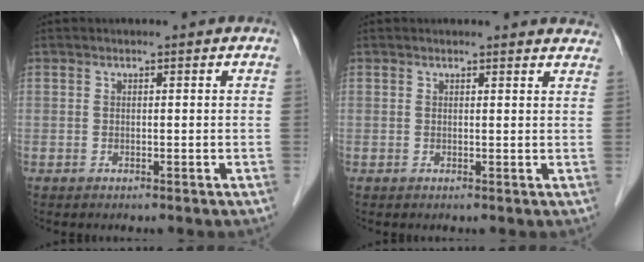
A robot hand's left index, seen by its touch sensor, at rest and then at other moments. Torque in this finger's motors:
{"motor_torque": [0.19, -0.26, -0.10, -0.02]}